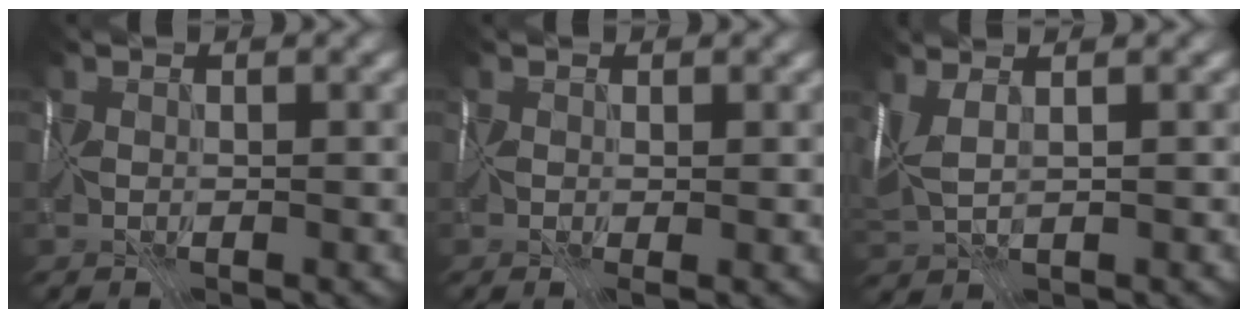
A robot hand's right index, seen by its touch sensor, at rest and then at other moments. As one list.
[{"total": 1.7, "force": [0.0, 0.9, 1.5], "torque": [-0.020, -0.005, 0.001]}, {"total": 3.0, "force": [1.6, 1.0, 2.4], "torque": [-0.059, 0.015, 0.034]}]